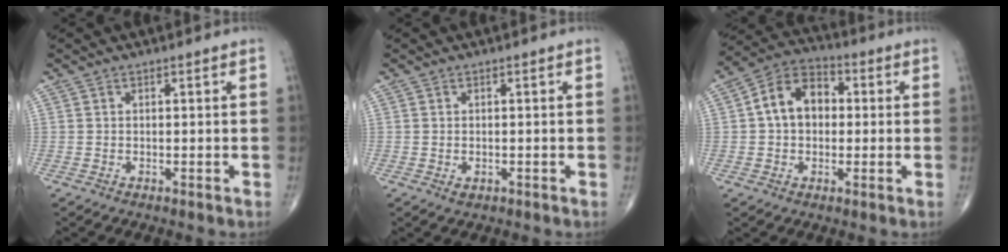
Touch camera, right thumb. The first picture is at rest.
{"total": 1.2, "force": [-0.3, 0.8, 0.9], "torque": [-0.013, -0.001, -0.001]}
{"total": 10.6, "force": [1.0, 7.7, 7.2], "torque": [-0.103, 0.028, 0.007]}